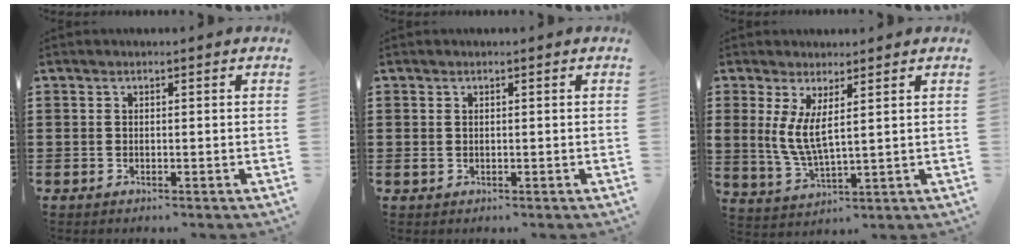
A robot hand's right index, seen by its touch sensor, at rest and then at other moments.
{"total": 0.7, "force": [0.2, 0.7, 0.2], "torque": [-0.007, 0.006, 0.002]}
{"total": 5.0, "force": [1.9, 1.5, 4.4], "torque": [-0.100, -0.005, 0.034]}